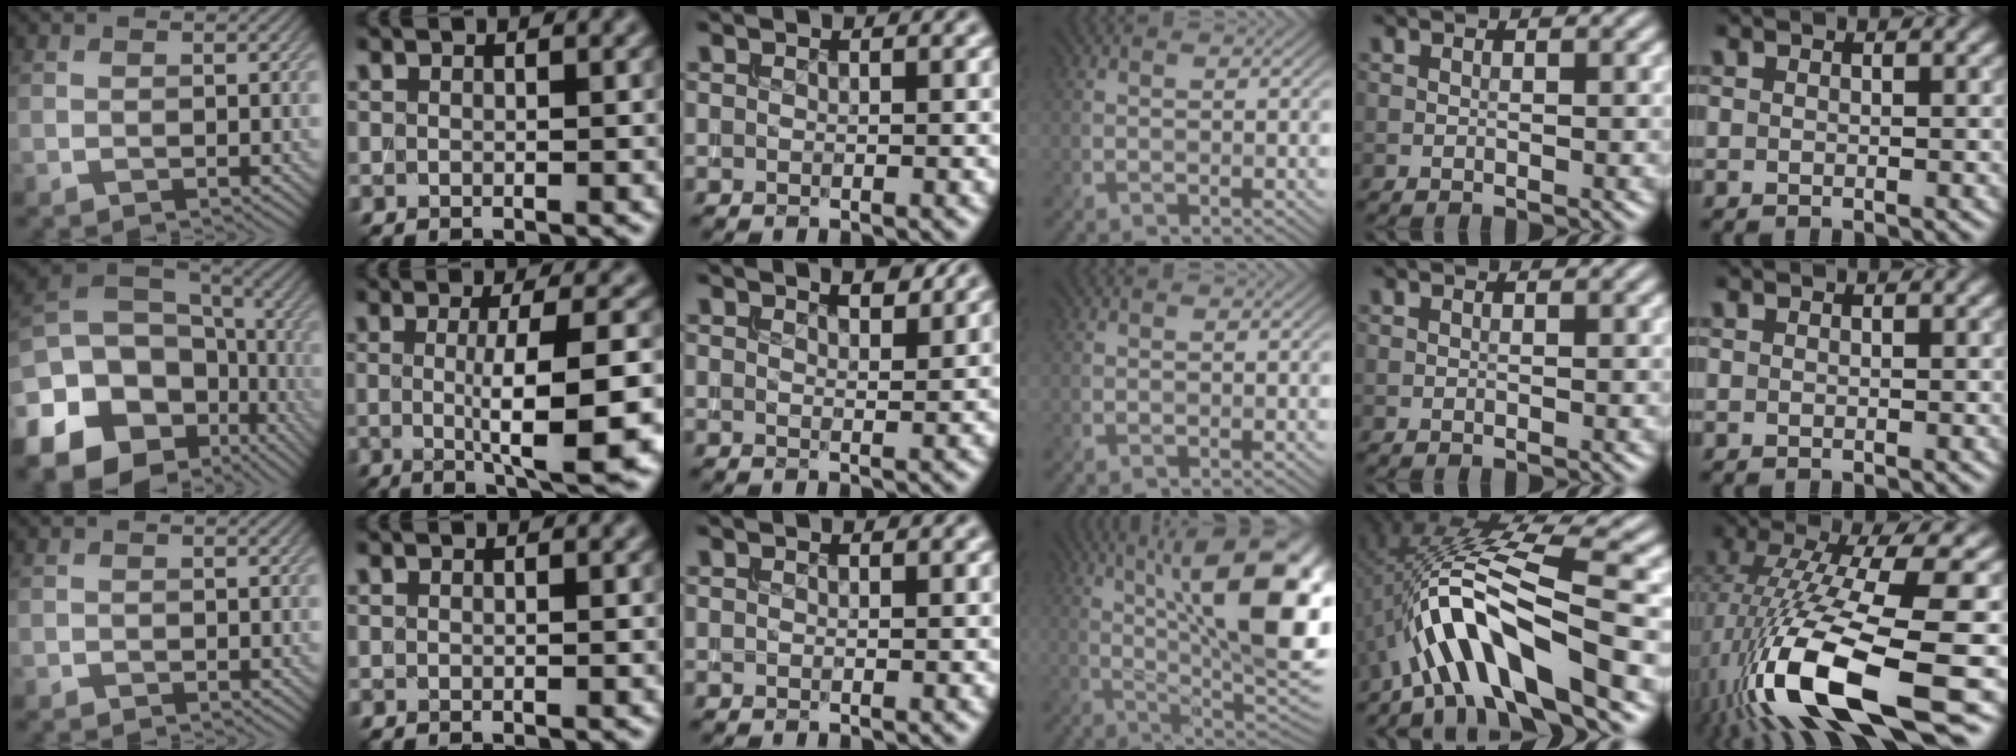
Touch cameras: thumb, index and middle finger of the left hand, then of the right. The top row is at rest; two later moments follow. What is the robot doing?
{"motion": "extract", "object": "backpack"}